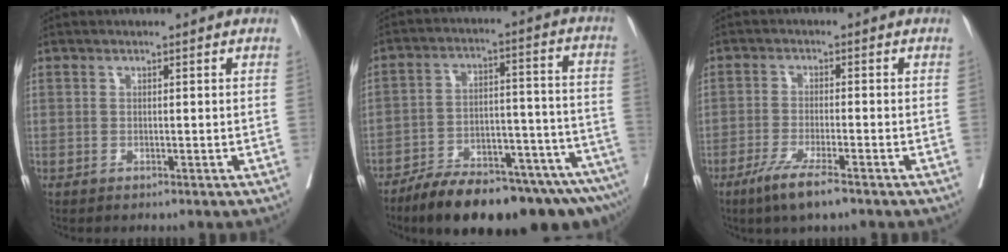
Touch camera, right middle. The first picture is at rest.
{"total": 21.1, "force": [-16.9, 4.0, 12.1], "torque": [-0.114, 0.031, -0.249]}
{"total": 6.5, "force": [-4.3, 0.4, 4.9], "torque": [-0.092, -0.015, -0.074]}